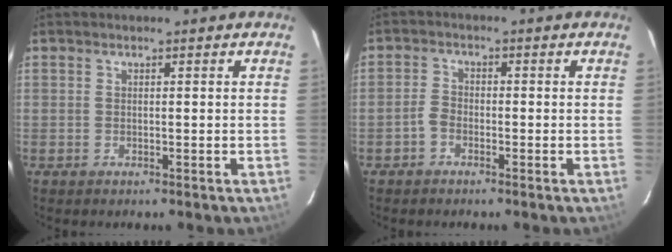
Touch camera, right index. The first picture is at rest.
{"total": 2.2, "force": [-1.5, 1.3, 0.9], "torque": [-0.019, 0.008, -0.029]}